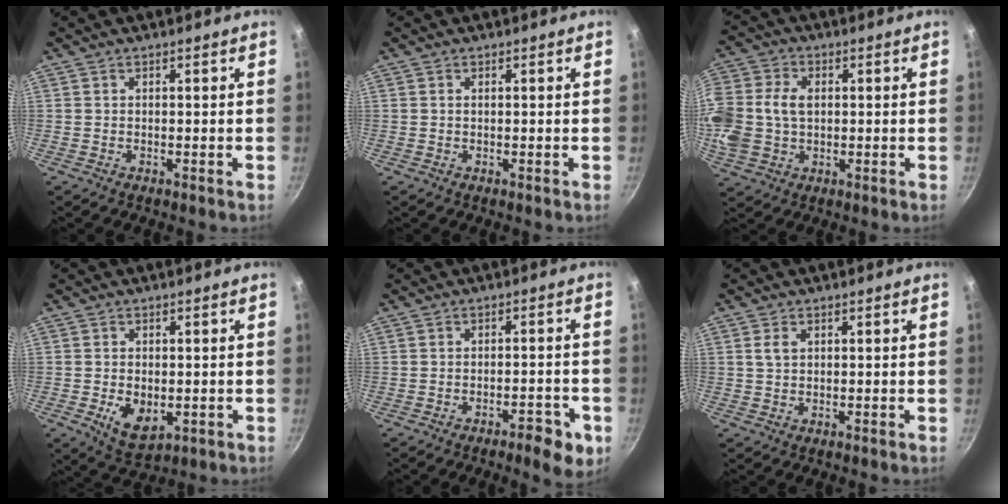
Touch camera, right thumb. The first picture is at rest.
{"total": 0.0}
{"total": 17.4, "force": [0.8, 12.9, 11.7], "torque": [-0.303, 0.019, 0.024]}
{"total": 6.7, "force": [-1.5, 4.0, 5.2], "torque": [-0.077, -0.009, -0.013]}
{"total": 6.1, "force": [-3.2, 1.8, 4.8], "torque": [-0.054, 0.016, -0.042]}
{"total": 2.2, "force": [0.7, 1.4, 1.5], "torque": [-0.028, 0.002, 0.016]}